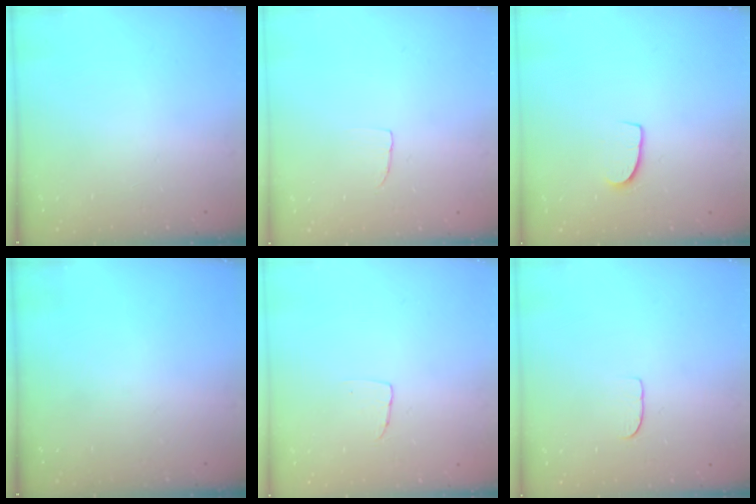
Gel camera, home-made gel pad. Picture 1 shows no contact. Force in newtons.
{"total": 2.7, "press": 2.7, "slide": 0.2}
{"total": 6.4, "press": 6.4, "slide": 0.6}
{"total": 0.0}
{"total": 2.9, "press": 2.9, "slide": 0.1}
{"total": 4.5, "press": 4.5, "slide": 0.3}